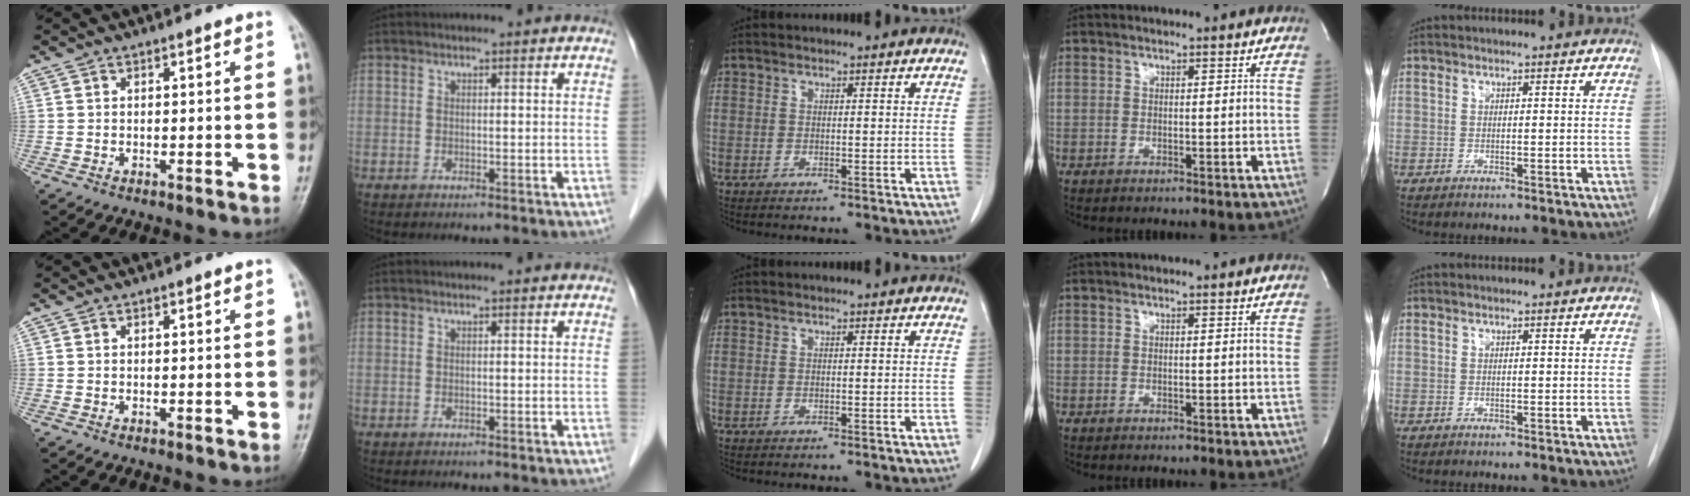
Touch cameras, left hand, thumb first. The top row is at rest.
{}